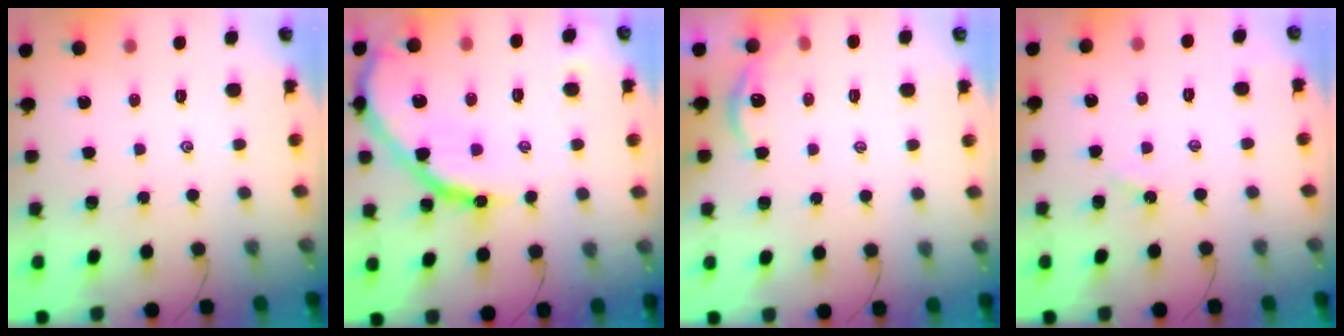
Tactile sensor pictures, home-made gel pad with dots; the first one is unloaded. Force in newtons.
{"total": 19.6, "press": 19.5, "slide": 2.0}
{"total": 4.2, "press": 4.2, "slide": 0.5}
{"total": 1.5, "press": 1.5, "slide": 0.3}